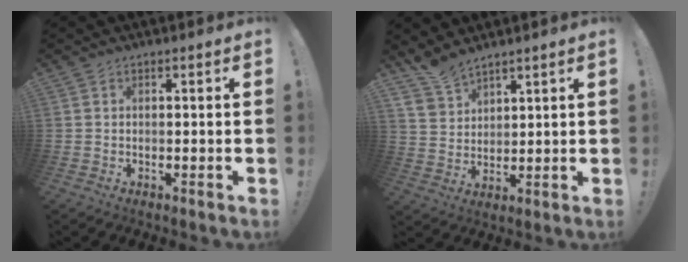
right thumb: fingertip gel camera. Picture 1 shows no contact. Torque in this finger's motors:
{"motor_torque": [-0.29, 1.44, 0.26, 0.10, 0.14]}